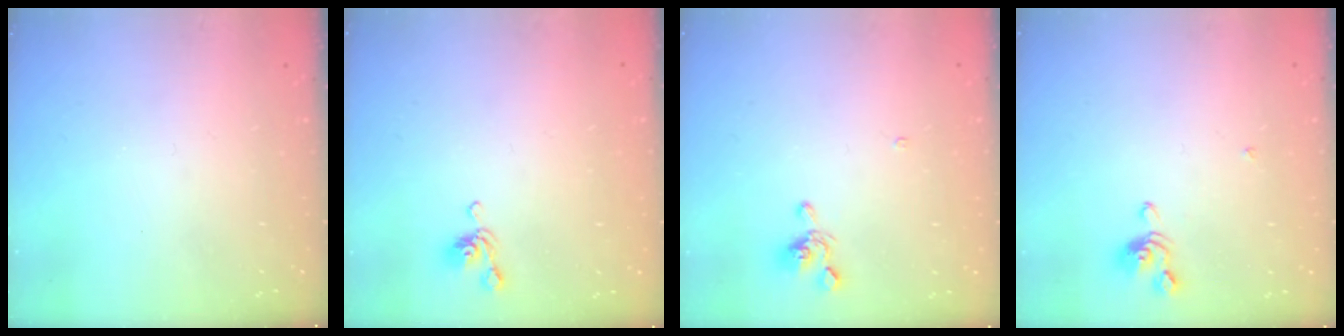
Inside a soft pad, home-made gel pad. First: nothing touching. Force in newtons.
{"total": 5.4, "press": 5.4, "slide": 0.5}
{"total": 0.7, "press": 0.3, "slide": 0.6}
{"total": 2.1, "press": 2.1, "slide": 0.3}